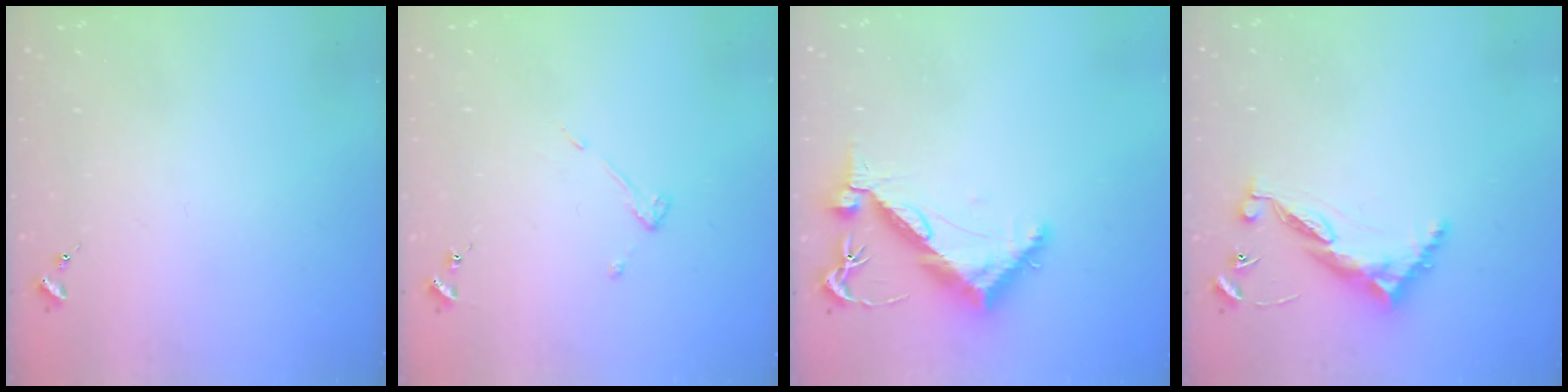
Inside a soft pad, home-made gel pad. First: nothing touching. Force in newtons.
{"total": 4.3, "press": 4.3, "slide": 0.4}
{"total": 11.0, "press": 10.9, "slide": 1.1}
{"total": 9.8, "press": 9.7, "slide": 1.0}